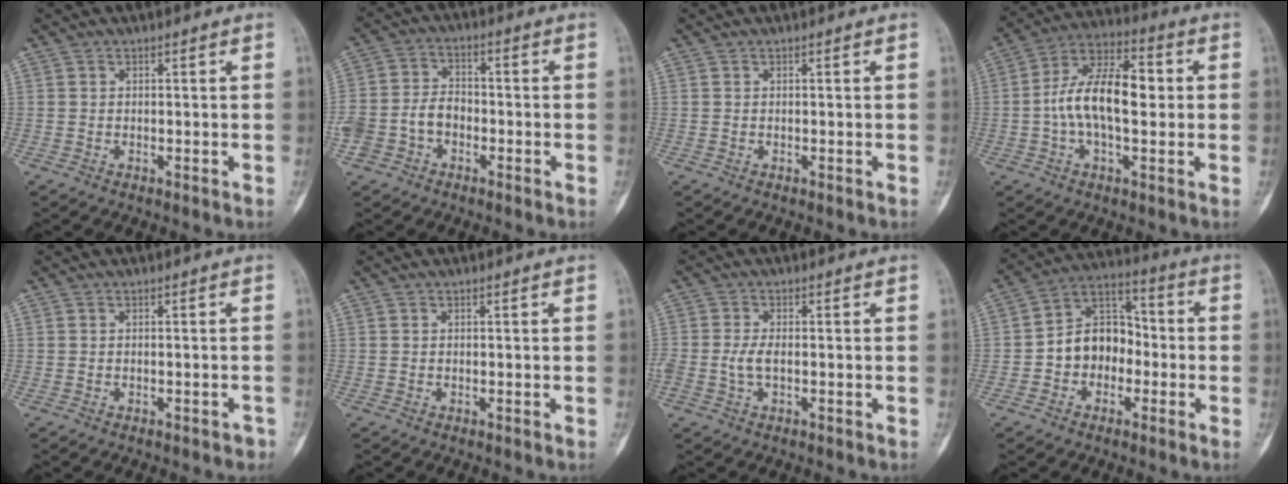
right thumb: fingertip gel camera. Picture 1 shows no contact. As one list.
[{"total": 9.8, "force": [-3.2, 6.9, 6.2], "torque": [-0.126, 0.037, -0.063]}, {"total": 0.0}, {"total": 15.2, "force": [0.4, 7.6, 13.2], "torque": [-0.224, 0.029, -0.002]}, {"total": 1.6, "force": [-1.3, 0.7, 0.8], "torque": [-0.014, 0.007, -0.010]}, {"total": 0.0}, {"total": 3.0, "force": [-0.5, 1.5, 2.6], "torque": [-0.064, 0.005, -0.010]}, {"total": 11.4, "force": [-1.9, 8.7, 7.1], "torque": [-0.081, 0.047, -0.046]}]